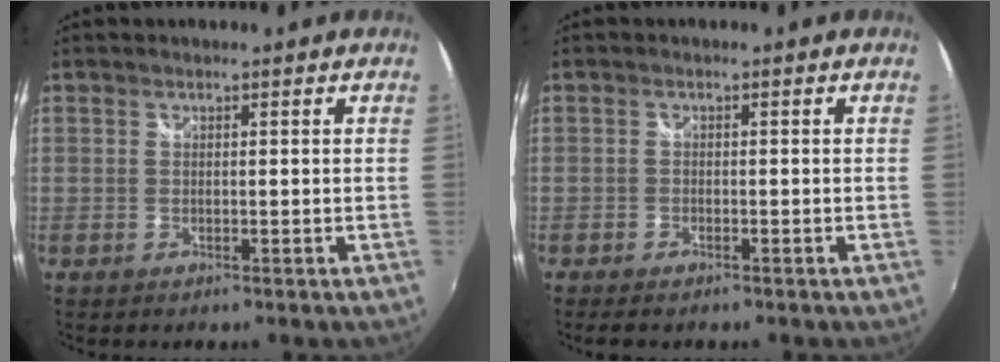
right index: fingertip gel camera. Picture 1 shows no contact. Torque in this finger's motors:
{"motor_torque": [0.19, -0.03, 0.01, -0.01]}